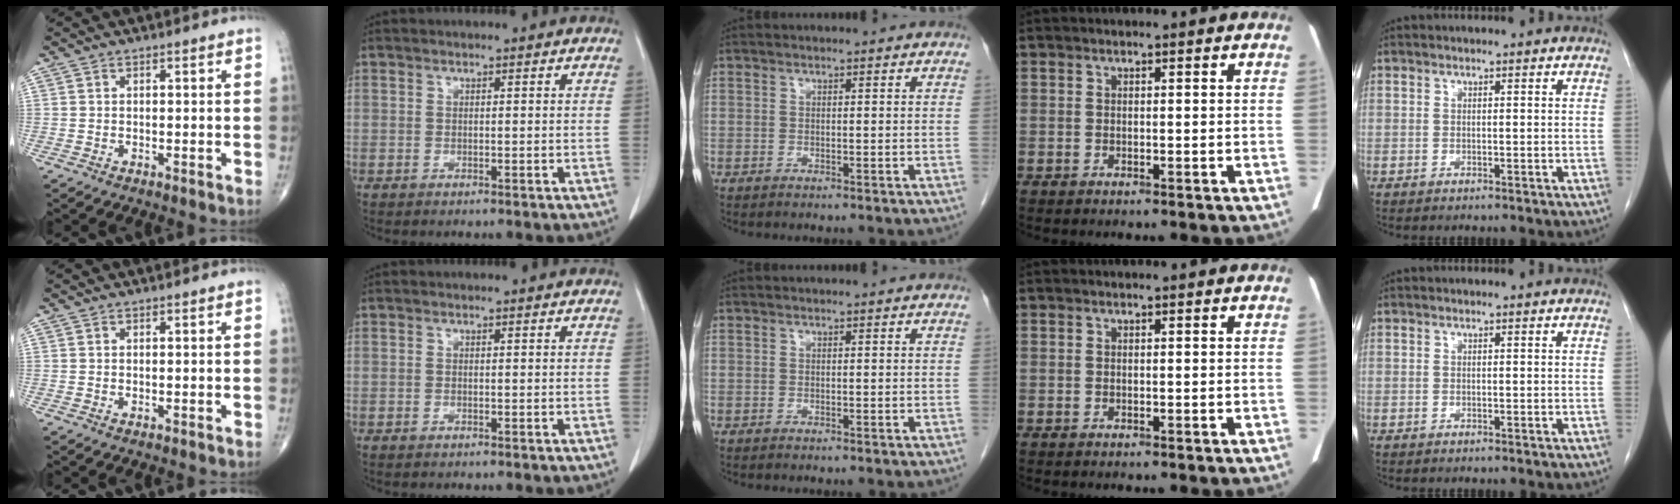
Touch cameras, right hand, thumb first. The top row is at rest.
{}